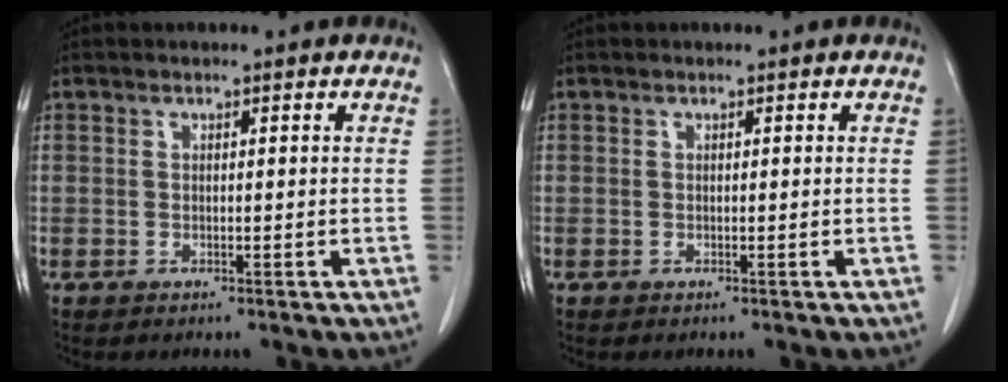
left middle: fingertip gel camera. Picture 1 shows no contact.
{"total": 0.0}